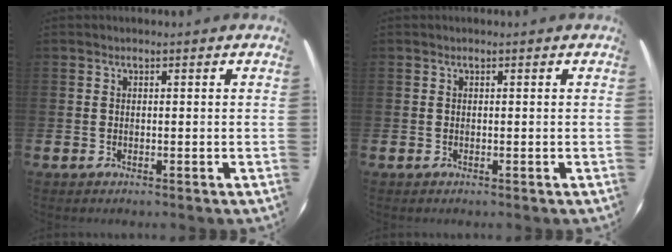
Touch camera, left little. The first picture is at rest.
{"total": 0.0}